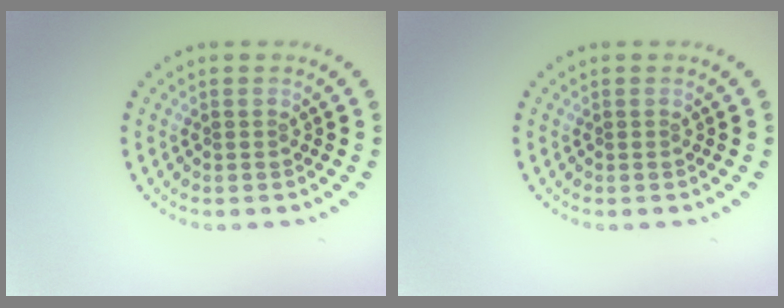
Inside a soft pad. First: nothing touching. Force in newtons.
{"total": 0.0}